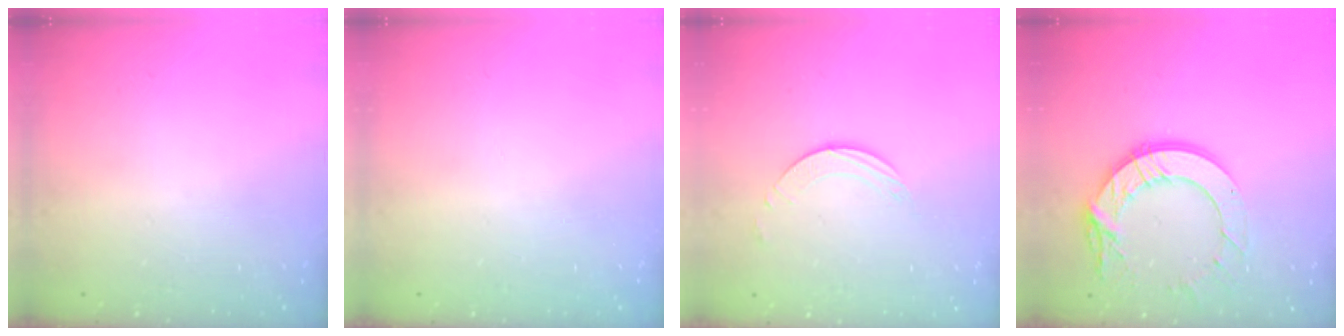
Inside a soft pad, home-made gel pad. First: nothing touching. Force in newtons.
{"total": 0.0}
{"total": 2.0, "press": 1.9, "slide": 0.3}
{"total": 14.5, "press": 14.5, "slide": 1.3}